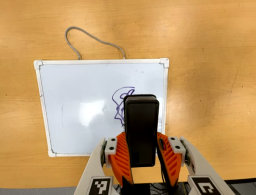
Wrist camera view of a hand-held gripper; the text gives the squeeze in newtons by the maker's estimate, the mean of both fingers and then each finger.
{"total": 7.3, "left": 6.1, "right": 8.4}